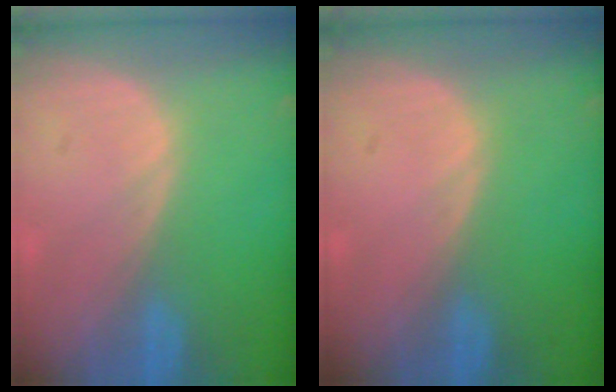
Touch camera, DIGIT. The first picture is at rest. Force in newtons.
{"total": 0.0}